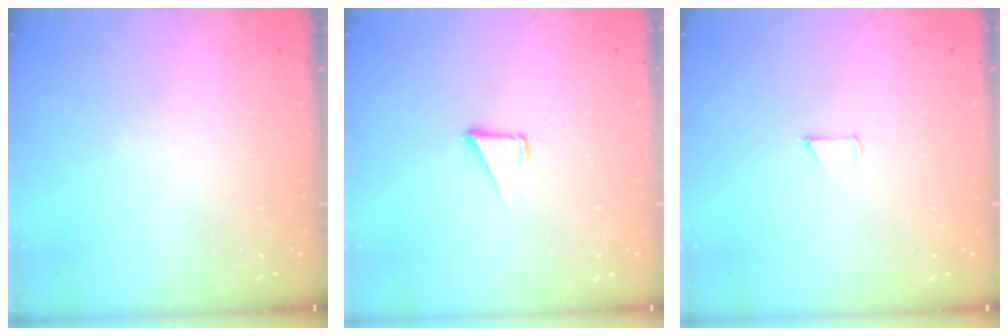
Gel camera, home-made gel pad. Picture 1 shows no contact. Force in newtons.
{"total": 1.6, "press": 1.5, "slide": 0.1}
{"total": 3.4, "press": 3.4, "slide": 0.3}